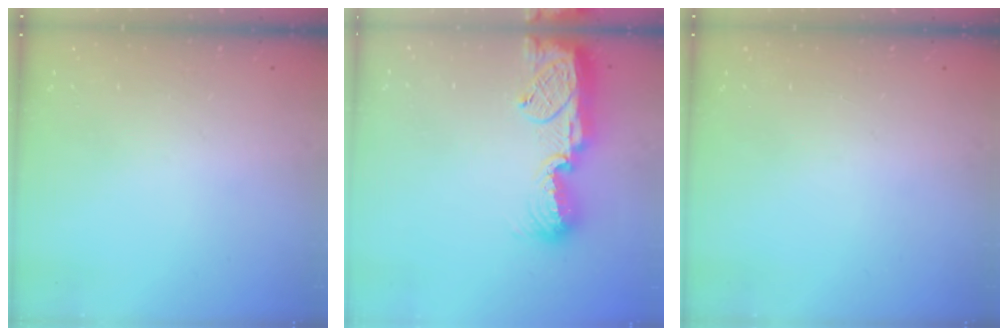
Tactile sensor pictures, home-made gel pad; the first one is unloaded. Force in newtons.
{"total": 13.6, "press": 13.4, "slide": 2.3}
{"total": 0.0}